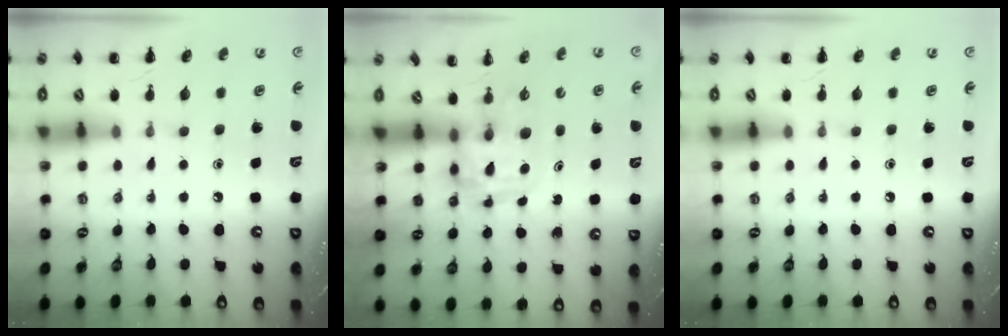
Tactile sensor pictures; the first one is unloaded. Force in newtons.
{"total": 3.6, "press": 3.5, "slide": 0.6}
{"total": 0.0}